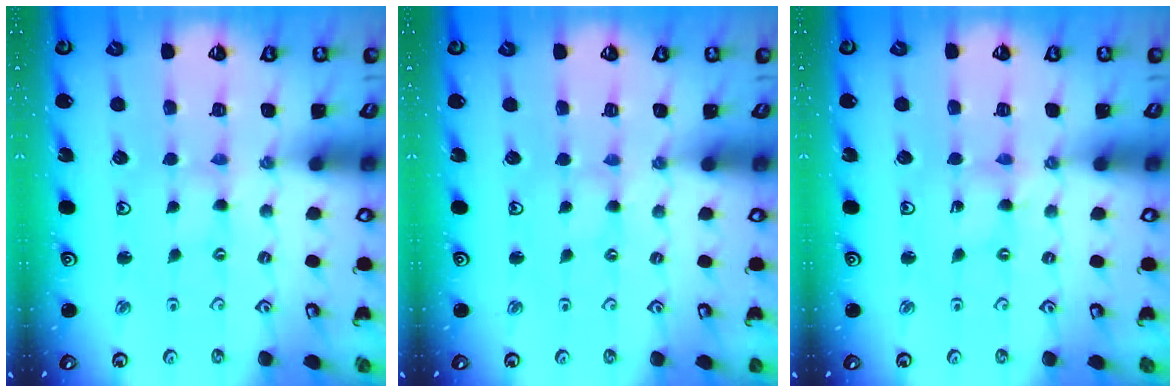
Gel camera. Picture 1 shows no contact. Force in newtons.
{"total": 0.0}
{"total": 0.7, "press": 0.6, "slide": 0.2}